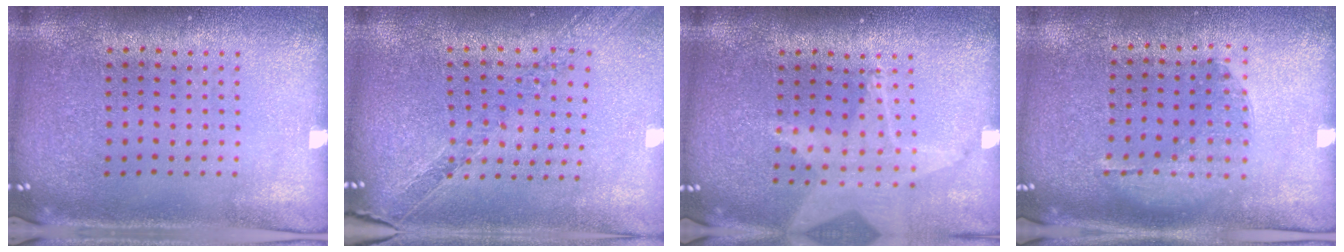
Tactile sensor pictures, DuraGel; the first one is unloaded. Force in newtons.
{"total": 1.1, "press": 1.1, "slide": 0.1}
{"total": 1.4, "press": 1.4, "slide": 0.3}
{"total": 1.1, "press": 0.8, "slide": 0.8}